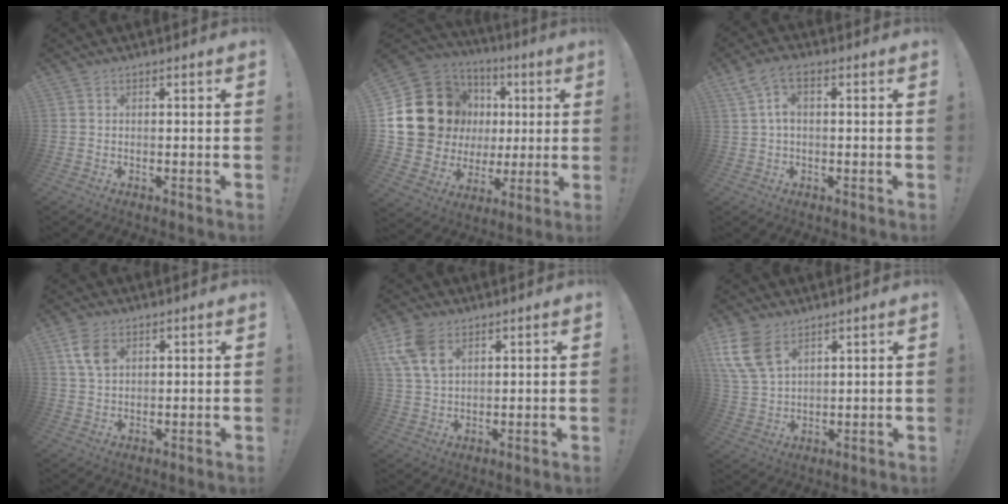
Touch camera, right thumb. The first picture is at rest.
{"total": 23.2, "force": [4.3, 19.2, 12.3], "torque": [-0.209, -0.025, 0.134]}
{"total": 5.9, "force": [1.3, 3.4, 4.6], "torque": [-0.097, 0.011, 0.026]}
{"total": 6.8, "force": [2.8, 4.4, 4.4], "torque": [-0.078, -0.003, 0.054]}
{"total": 9.9, "force": [5.0, 6.1, 6.1], "torque": [-0.121, -0.012, 0.096]}
{"total": 12.4, "force": [6.8, 7.7, 6.9], "torque": [-0.141, -0.023, 0.138]}